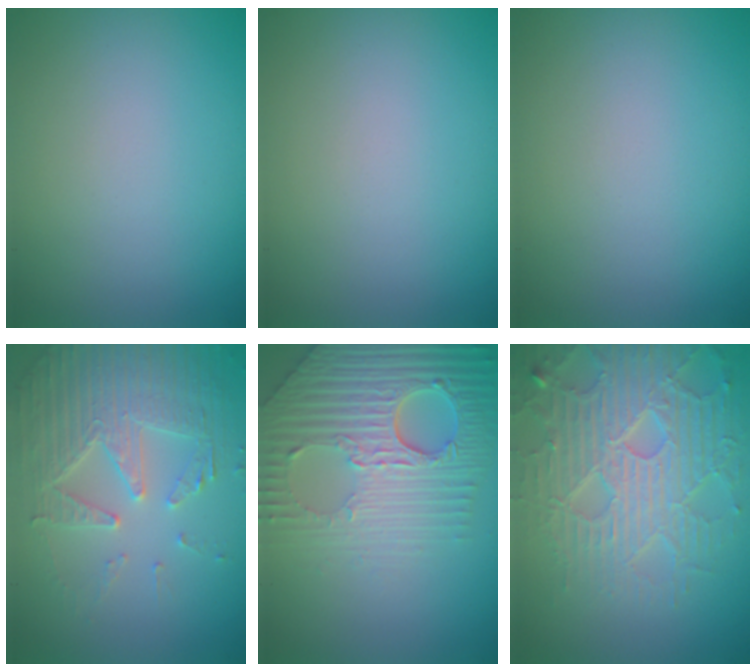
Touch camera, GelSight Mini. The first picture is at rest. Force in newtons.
{"total": 0.0}
{"total": 0.0}
{"total": 5.2, "press": 4.5, "slide": 2.6}
{"total": 8.7, "press": 6.1, "slide": 6.2}
{"total": 7.0, "press": 5.7, "slide": 4.0}